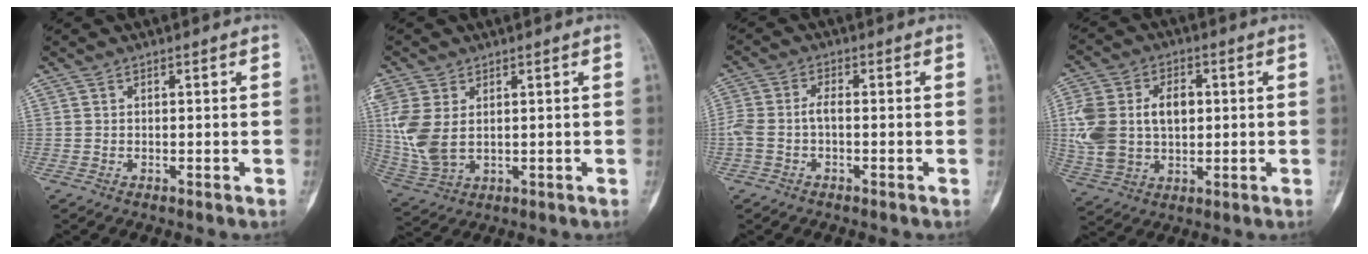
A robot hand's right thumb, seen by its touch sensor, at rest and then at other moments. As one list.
[{"total": 10.2, "force": [1.7, 6.5, 7.7], "torque": [-0.189, -0.003, 0.048]}, {"total": 4.8, "force": [-0.9, 2.5, 4.0], "torque": [-0.103, 0.020, -0.019]}, {"total": 15.8, "force": [1.6, 10.8, 11.5], "torque": [-0.230, 0.012, 0.038]}]